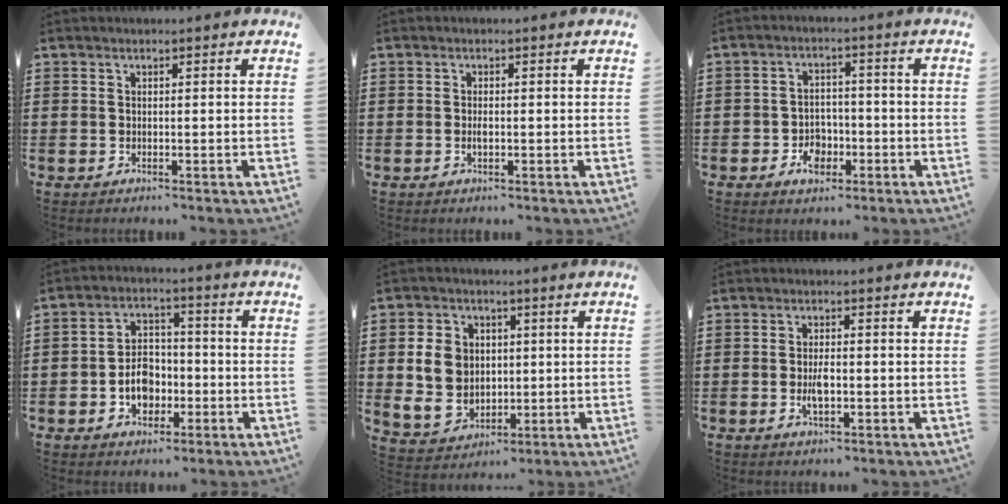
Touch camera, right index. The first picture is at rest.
{"total": 1.2, "force": [-0.2, 0.4, 1.1], "torque": [-0.021, -0.001, -0.004]}
{"total": 4.3, "force": [-1.9, 3.2, 2.3], "torque": [-0.045, 0.008, -0.033]}
{"total": 5.8, "force": [-1.8, 4.3, 3.4], "torque": [-0.048, 0.006, -0.034]}
{"total": 7.6, "force": [1.1, 6.7, 3.5], "torque": [-0.097, 0.015, 0.016]}
{"total": 3.3, "force": [-0.7, 1.3, 3.0], "torque": [-0.054, 0.002, -0.013]}